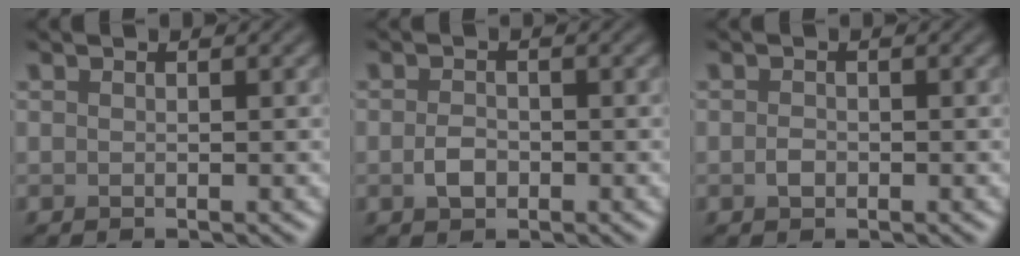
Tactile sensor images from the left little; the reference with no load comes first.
{"total": 1.7, "force": [-0.5, 1.1, 1.2], "torque": [-0.025, 0.000, -0.012]}
{"total": 0.9, "force": [-0.3, 0.6, 0.6], "torque": [-0.013, -0.001, -0.007]}